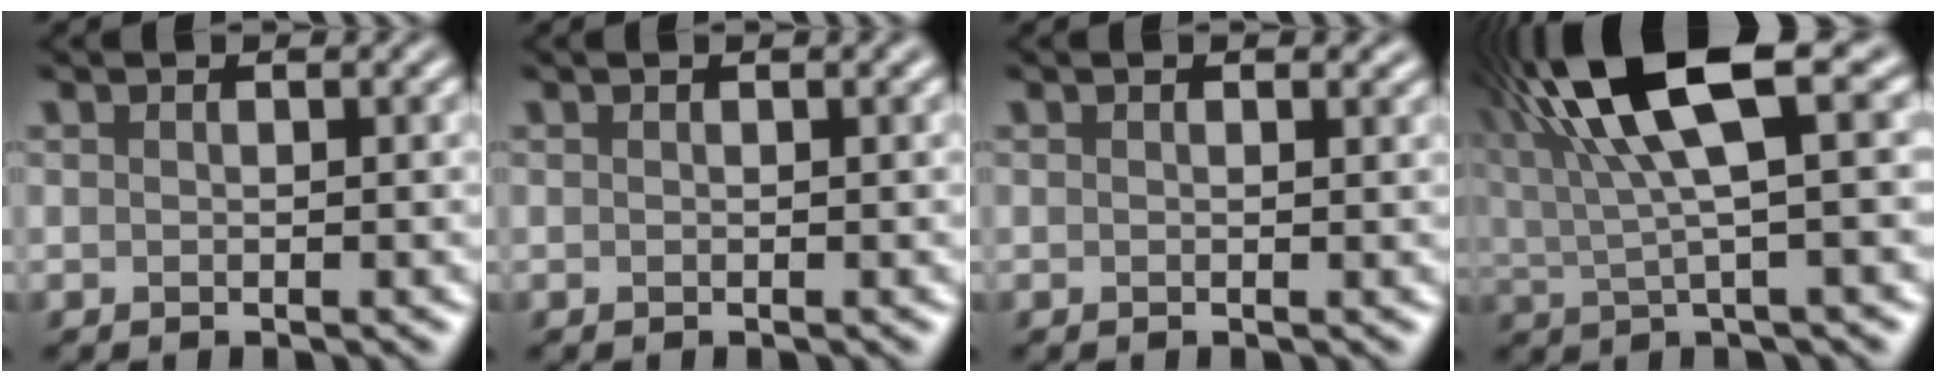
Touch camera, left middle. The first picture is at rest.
{"total": 0.8, "force": [0.4, 0.1, 0.7], "torque": [-0.009, 0.008, 0.005]}
{"total": 0.8, "force": [0.5, 0.2, 0.5], "torque": [-0.007, 0.002, 0.008]}
{"total": 10.2, "force": [4.3, 2.3, 9.0], "torque": [-0.166, 0.018, 0.079]}